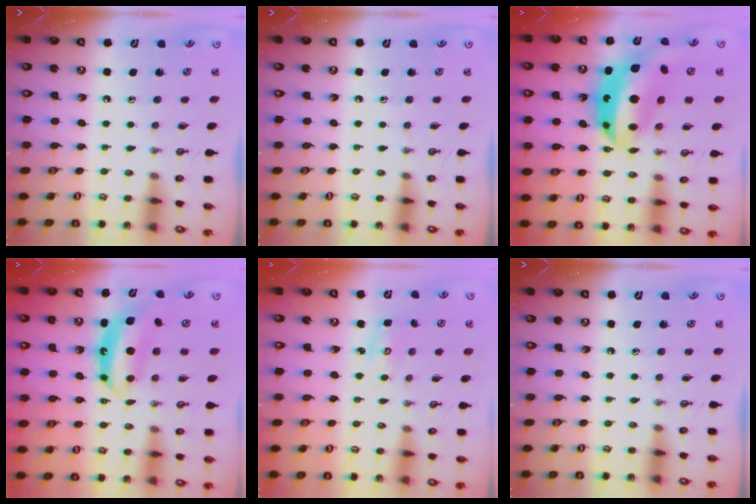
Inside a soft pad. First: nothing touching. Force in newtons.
{"total": 0.0}
{"total": 16.3, "press": 16.3, "slide": 1.6}
{"total": 7.8, "press": 7.8, "slide": 0.5}
{"total": 2.6, "press": 2.6, "slide": 0.1}
{"total": 0.0}